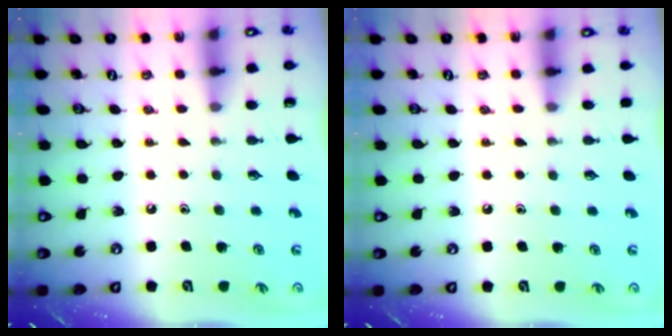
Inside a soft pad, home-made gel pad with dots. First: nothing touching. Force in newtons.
{"total": 2.4, "press": 2.4, "slide": 0.4}